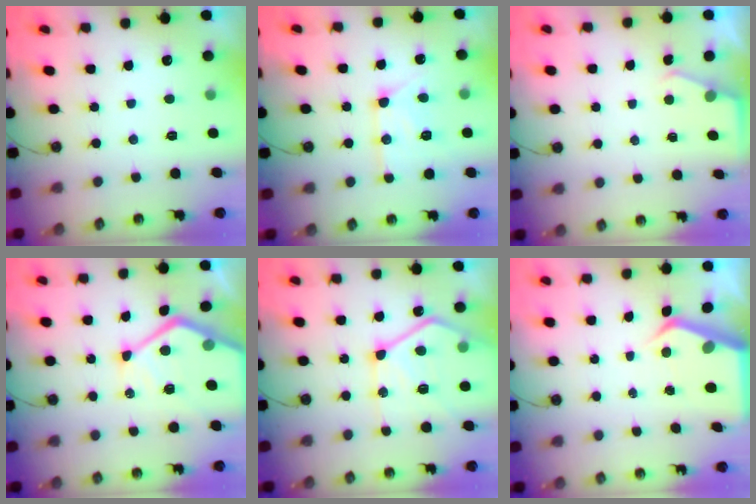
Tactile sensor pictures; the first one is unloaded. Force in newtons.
{"total": 13.2, "press": 13.1, "slide": 1.2}
{"total": 2.8, "press": 2.8, "slide": 0.4}
{"total": 17.0, "press": 16.9, "slide": 1.5}
{"total": 18.1, "press": 18.0, "slide": 1.9}
{"total": 5.2, "press": 5.2, "slide": 0.3}